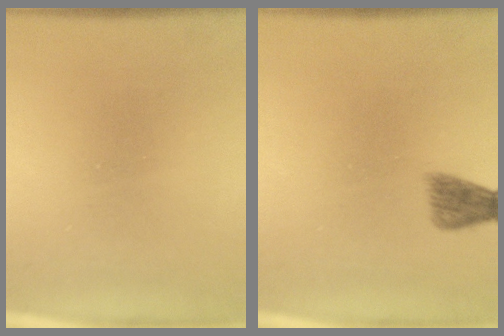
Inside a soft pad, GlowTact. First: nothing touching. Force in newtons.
{"total": 2.1}